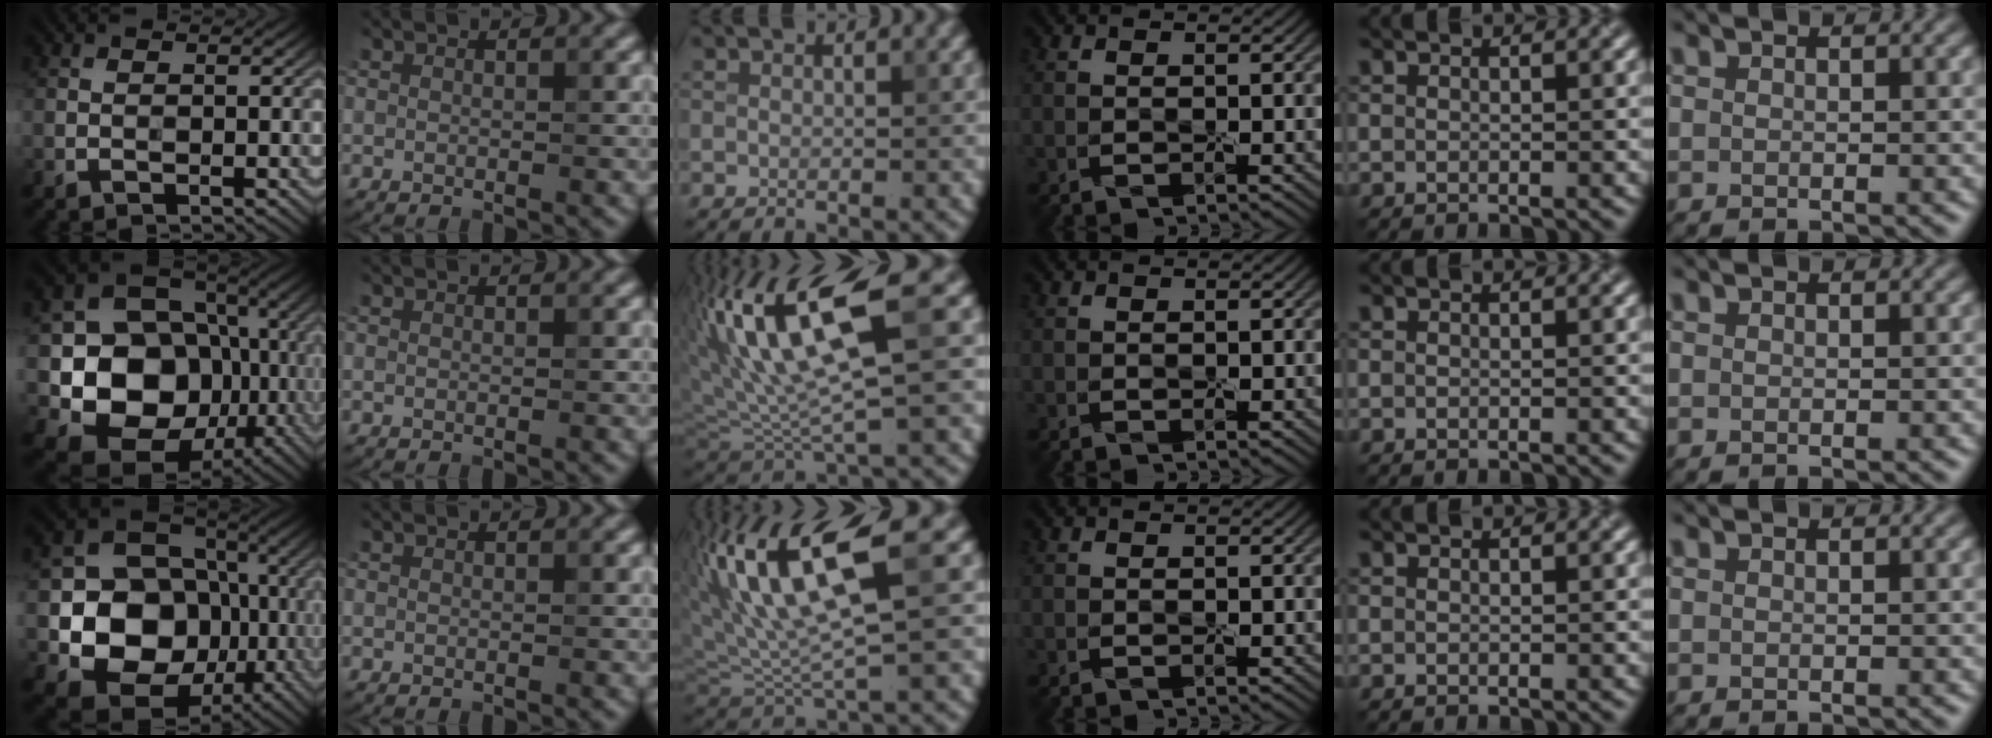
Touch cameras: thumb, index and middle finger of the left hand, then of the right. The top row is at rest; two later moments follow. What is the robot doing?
{"motion": "peel", "object": "plastic screen protector"}